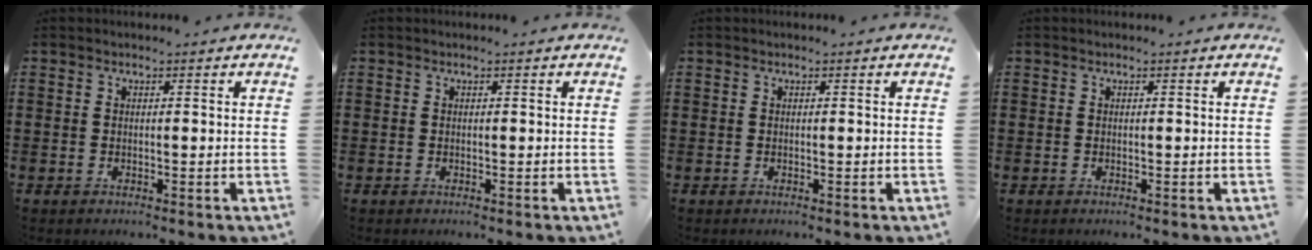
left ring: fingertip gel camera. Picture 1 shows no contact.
{"total": 0.0}
{"total": 0.0}
{"total": 0.0}